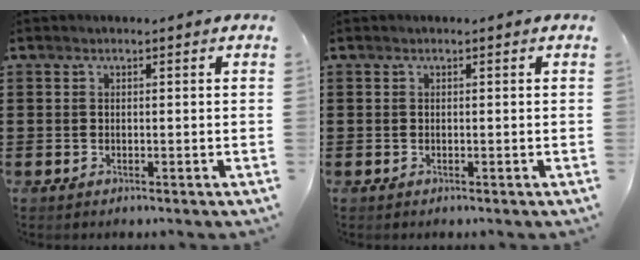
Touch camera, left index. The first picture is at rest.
{"total": 0.0}